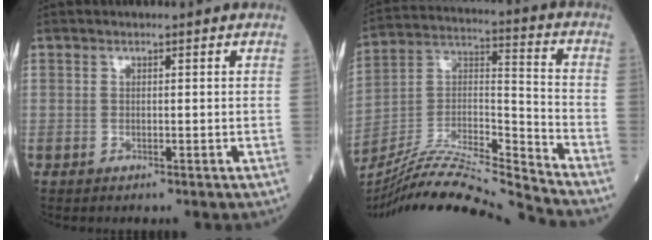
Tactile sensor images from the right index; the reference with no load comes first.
{"total": 20.1, "force": [-18.9, -1.5, 6.5], "torque": [-0.136, 0.012, -0.332]}